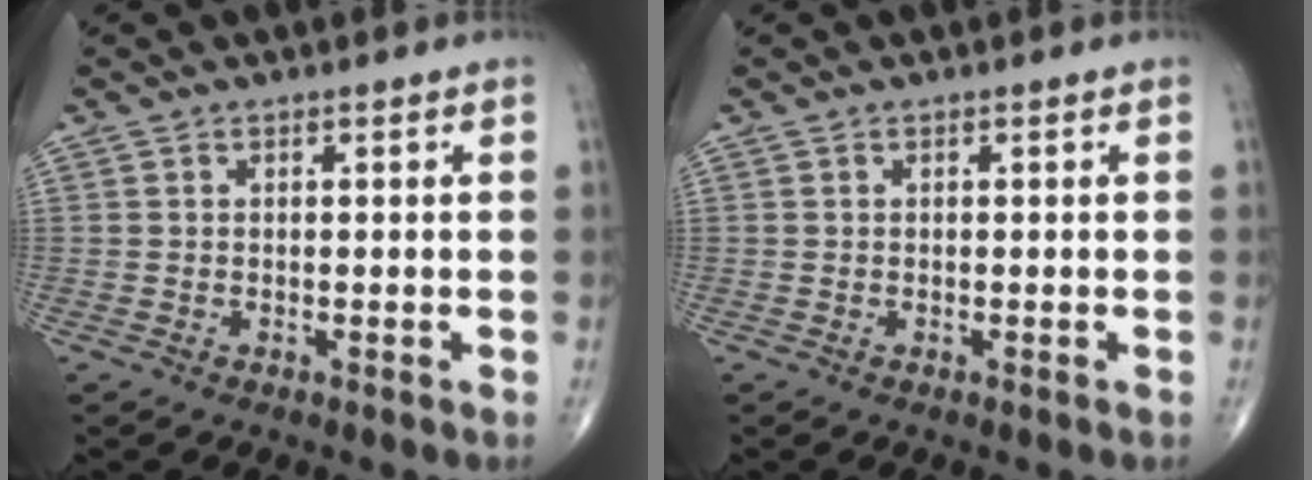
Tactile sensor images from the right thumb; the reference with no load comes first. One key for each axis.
{"total": 0.0}